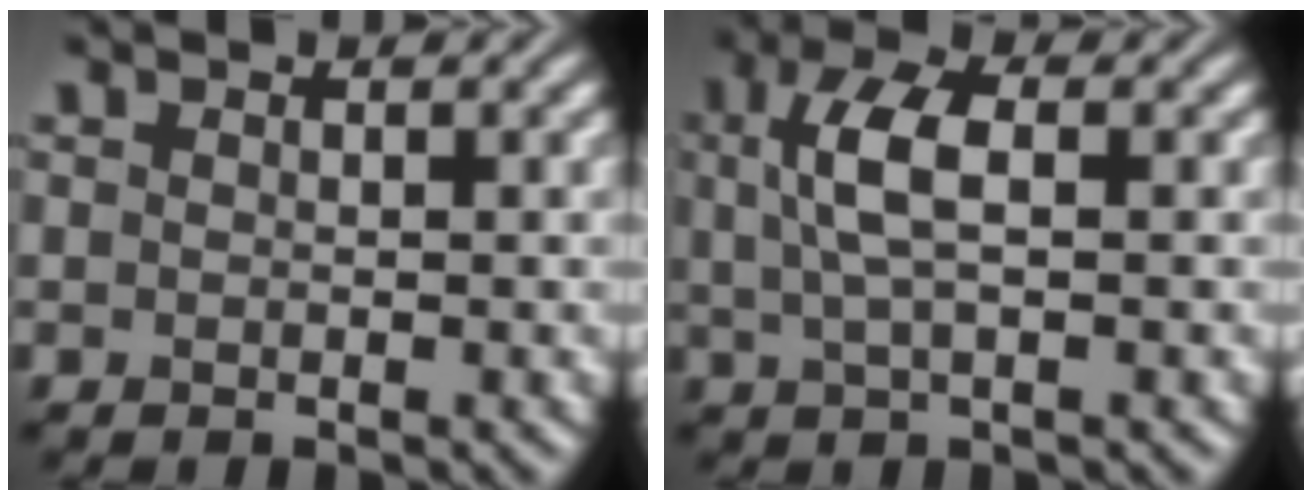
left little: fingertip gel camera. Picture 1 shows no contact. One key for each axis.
{"total": 4.4, "fx": 0.8, "fy": 1.7, "fz": 4.0, "tx": -0.085, "ty": 0.009, "tz": 0.013}